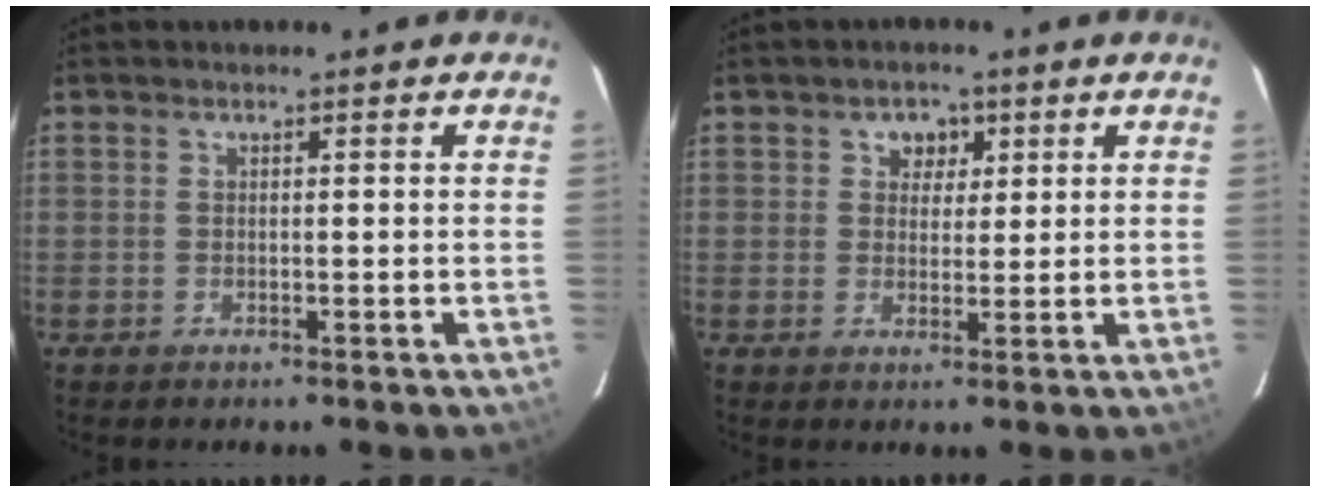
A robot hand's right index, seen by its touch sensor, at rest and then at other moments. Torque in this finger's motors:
{"motor_torque": [0.10, -0.02, 0.07, 0.02]}